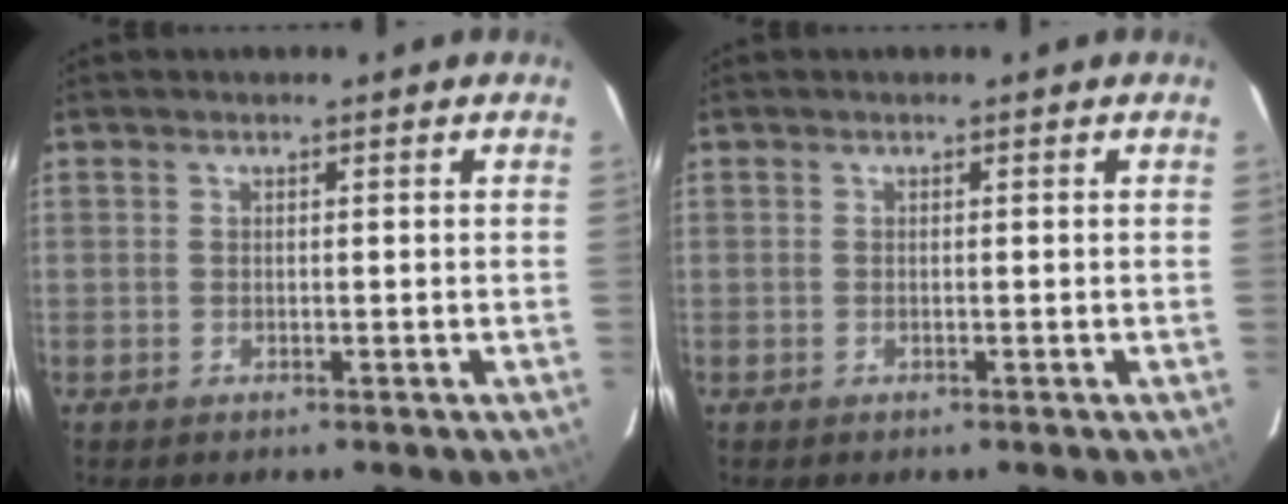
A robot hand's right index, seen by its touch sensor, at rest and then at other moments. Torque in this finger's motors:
{"motor_torque": [-0.07, 0.02, 0.00, -0.01]}